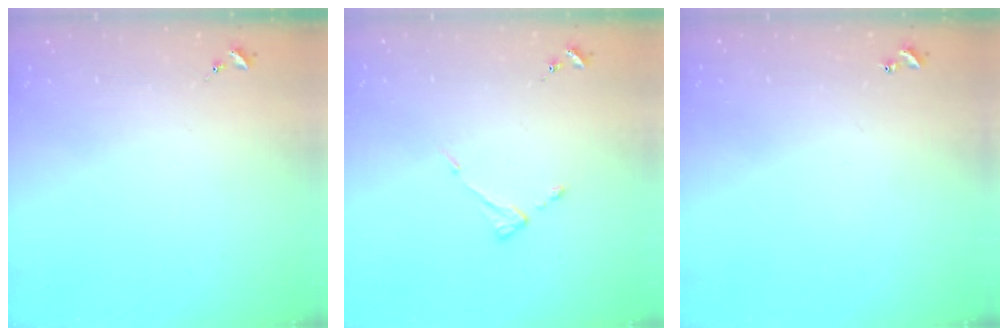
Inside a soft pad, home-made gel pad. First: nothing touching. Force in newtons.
{"total": 4.4, "press": 4.3, "slide": 0.7}
{"total": 0.9, "press": 0.9, "slide": 0.2}